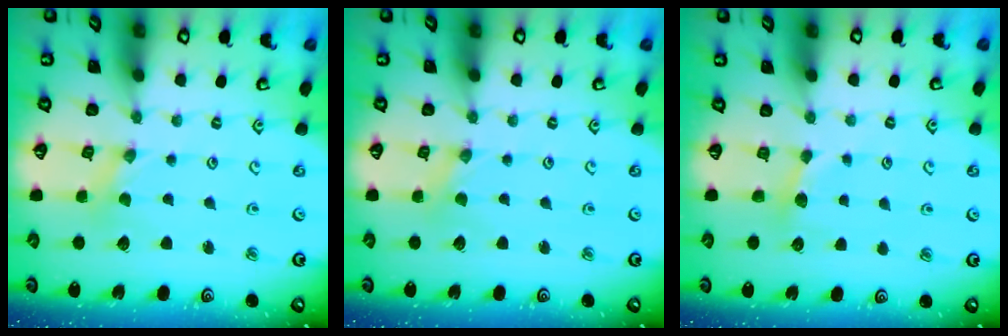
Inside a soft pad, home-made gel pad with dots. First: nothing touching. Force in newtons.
{"total": 0.0}
{"total": 4.1, "press": 4.0, "slide": 0.6}